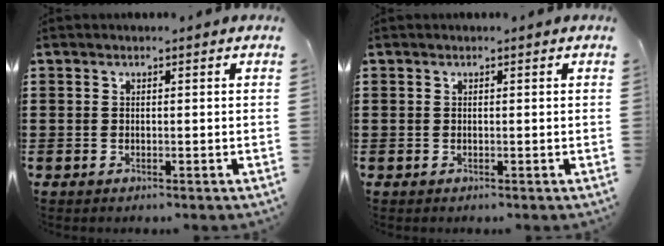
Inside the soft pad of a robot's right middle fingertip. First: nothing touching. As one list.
[{"total": 0.0}]